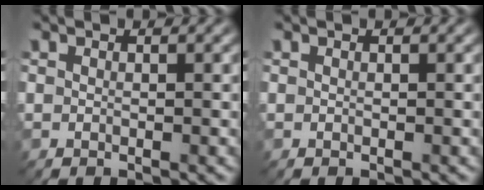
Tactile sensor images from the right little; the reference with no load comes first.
{"total": 0.0}